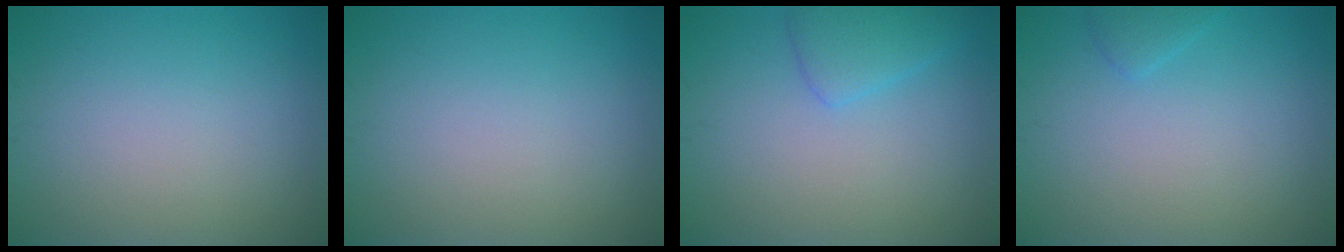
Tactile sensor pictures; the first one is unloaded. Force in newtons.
{"total": 0.0}
{"total": 2.5, "press": 2.5, "slide": 0.0}
{"total": 1.0, "press": 1.0, "slide": 0.1}